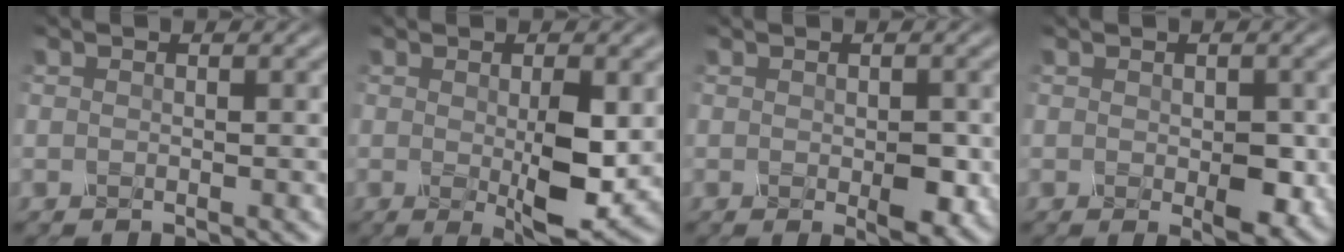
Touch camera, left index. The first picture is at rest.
{"total": 5.2, "force": [-0.5, 1.3, 5.0], "torque": [-0.102, -0.013, 0.003]}
{"total": 2.5, "force": [-0.8, 1.0, 2.1], "torque": [-0.049, -0.003, -0.003]}
{"total": 2.7, "force": [-0.7, 1.3, 2.2], "torque": [-0.049, -0.005, -0.001]}